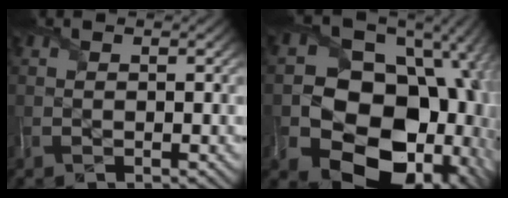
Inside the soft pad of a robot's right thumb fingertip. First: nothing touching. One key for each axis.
{"total": 21.1, "fx": -4.3, "fy": 17.3, "fz": 11.2, "tx": -0.165, "ty": -0.057, "tz": -0.051}